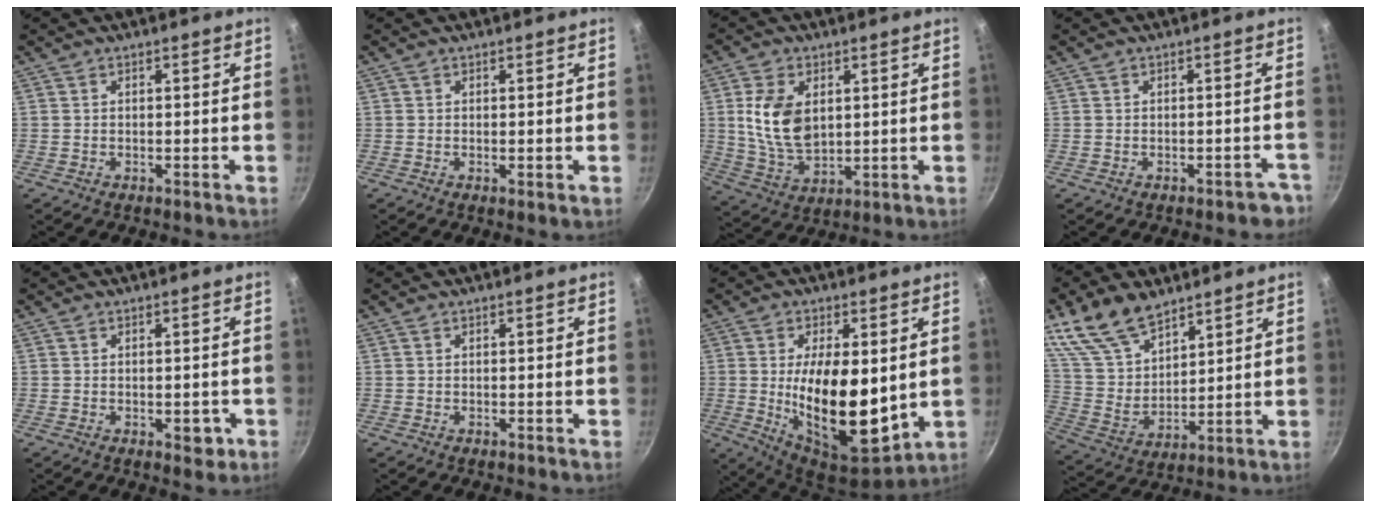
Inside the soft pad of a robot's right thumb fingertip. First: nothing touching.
{"total": 0.5, "force": [0.1, 0.1, 0.5], "torque": [-0.008, -0.005, 0.000]}
{"total": 11.5, "force": [2.4, 7.4, 8.6], "torque": [-0.150, -0.022, 0.055]}
{"total": 3.5, "force": [-2.2, 2.3, 1.3], "torque": [0.027, 0.035, -0.006]}
{"total": 3.0, "force": [-1.0, 1.7, 2.2], "torque": [-0.008, 0.007, -0.009]}
{"total": 0.0}
{"total": 18.2, "force": [0.4, 8.4, 16.1], "torque": [-0.249, -0.029, 0.017]}
{"total": 14.9, "force": [10.5, 7.4, 7.5], "torque": [-0.118, -0.049, 0.218]}